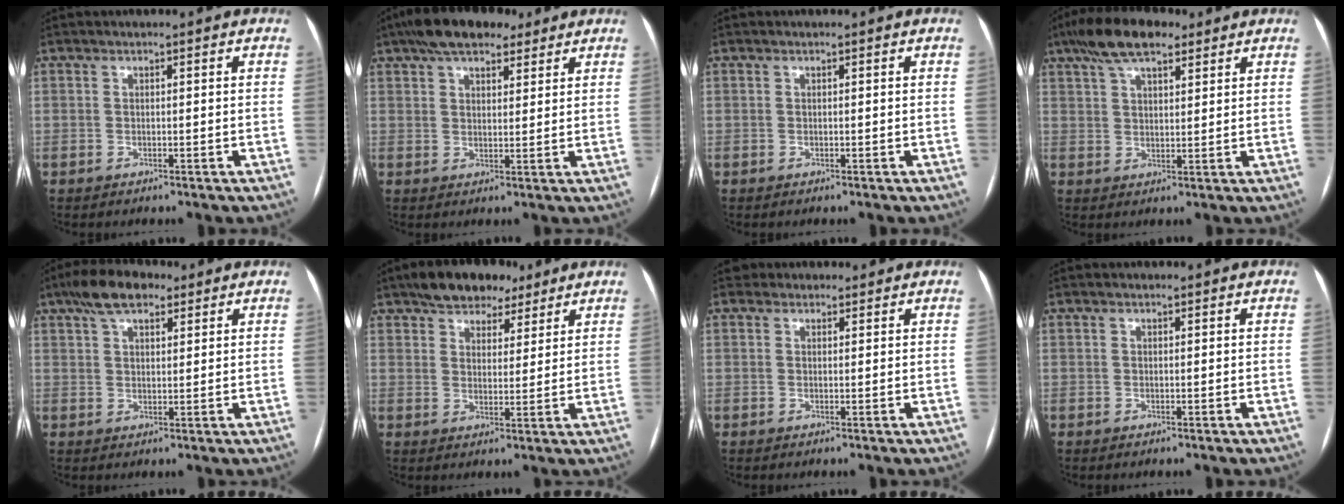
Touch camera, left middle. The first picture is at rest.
{"total": 10.3, "force": [7.5, 4.2, 5.7], "torque": [-0.093, 0.036, 0.124]}
{"total": 0.0}
{"total": 9.3, "force": [6.3, 3.2, 6.0], "torque": [-0.115, 0.025, 0.110]}
{"total": 7.2, "force": [4.7, 3.0, 4.5], "torque": [-0.085, 0.024, 0.082]}
{"total": 9.2, "force": [6.8, 4.7, 4.0], "torque": [-0.053, 0.019, 0.108]}
{"total": 2.5, "force": [1.9, 1.6, -0.2], "torque": [0.014, 0.014, 0.017]}
{"total": 0.0}